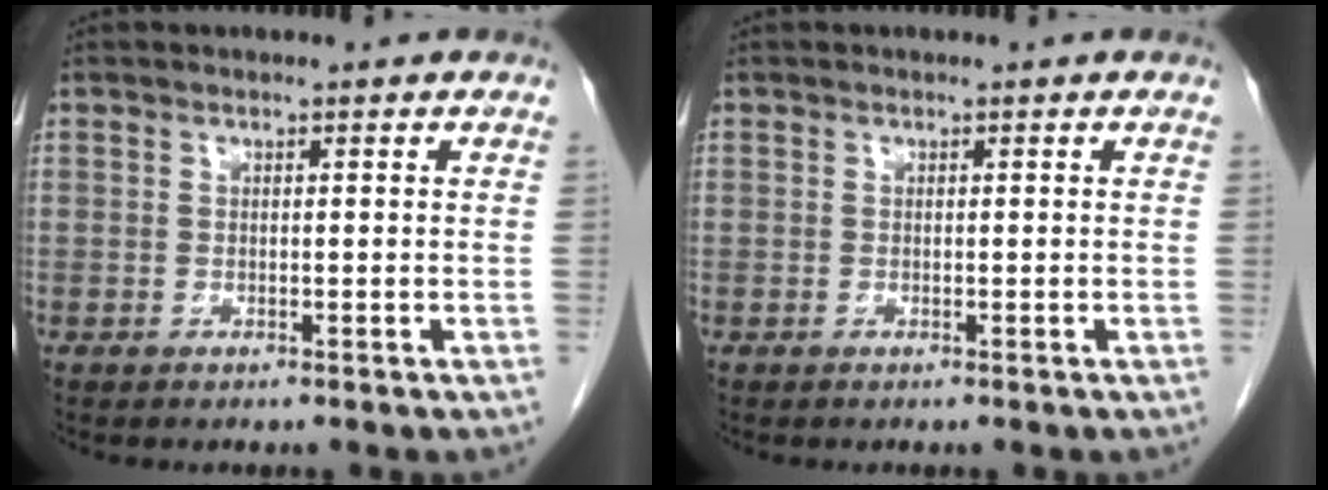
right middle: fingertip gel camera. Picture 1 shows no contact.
{"total": 0.0}